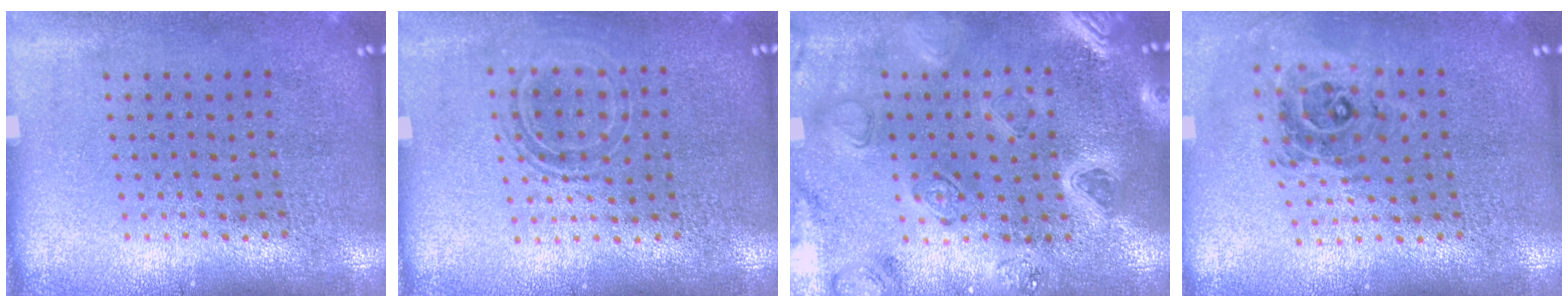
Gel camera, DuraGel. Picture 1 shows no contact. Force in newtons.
{"total": 1.5, "press": 1.2, "slide": 0.9}
{"total": 2.2, "press": 2.2, "slide": 0.4}
{"total": 0.8, "press": 0.8, "slide": 0.1}